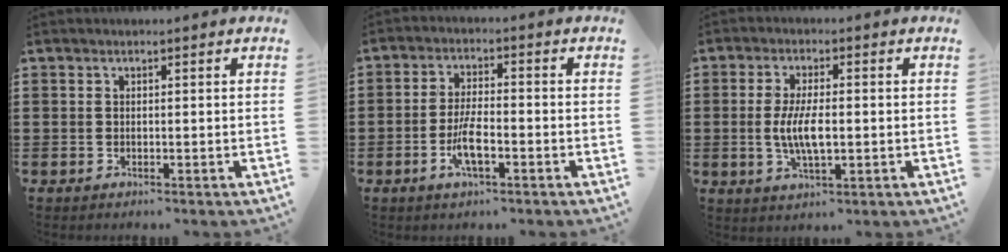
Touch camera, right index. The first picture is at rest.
{"total": 5.7, "force": [-2.2, 1.7, 5.0], "torque": [-0.110, -0.005, -0.046]}
{"total": 6.3, "force": [-0.5, 2.1, 5.9], "torque": [-0.126, -0.004, -0.016]}